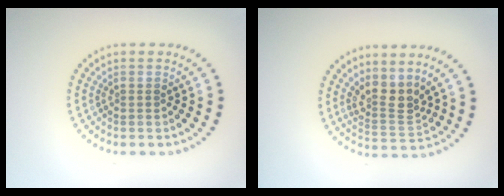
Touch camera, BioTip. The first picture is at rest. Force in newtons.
{"total": 3.0, "press": 2.3, "slide": 2.0}